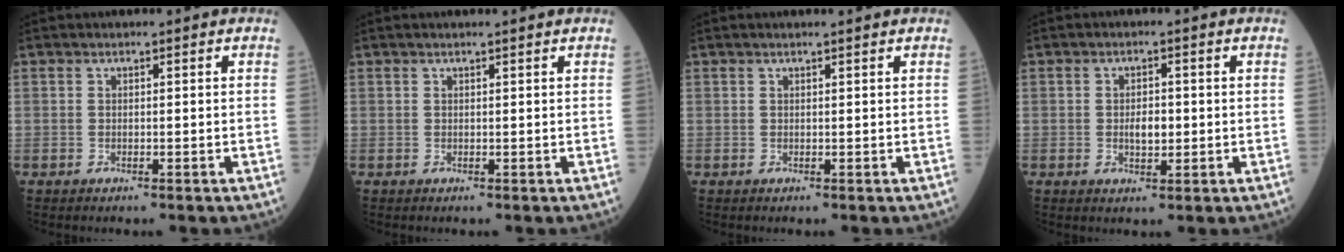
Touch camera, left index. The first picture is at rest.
{"total": 1.4, "force": [1.2, -0.2, 0.7], "torque": [-0.011, 0.005, 0.018]}
{"total": 1.6, "force": [1.4, -0.2, 0.8], "torque": [-0.011, 0.007, 0.021]}
{"total": 2.9, "force": [-0.2, 1.4, 2.6], "torque": [-0.046, 0.002, -0.001]}